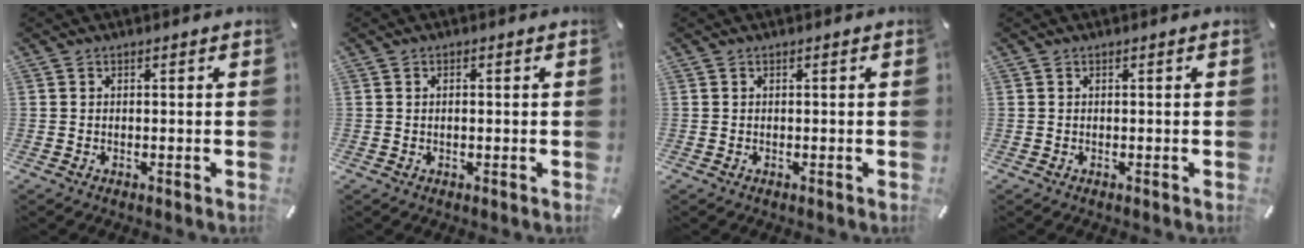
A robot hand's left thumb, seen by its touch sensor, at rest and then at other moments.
{"total": 0.9, "force": [0.0, 0.3, 0.9], "torque": [-0.017, 0.001, -0.001]}
{"total": 0.0}
{"total": 0.0}